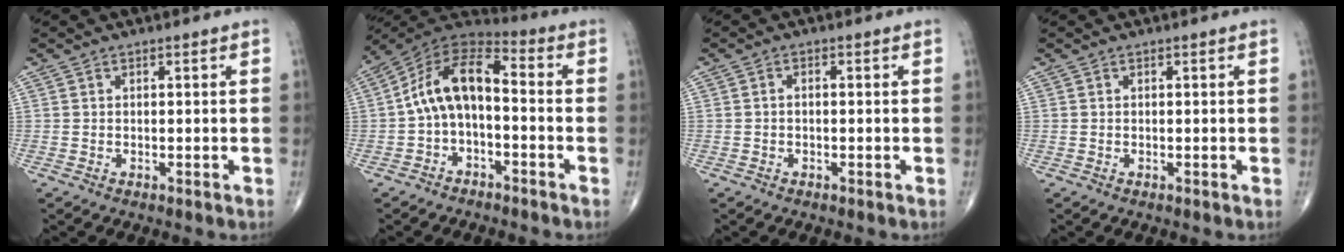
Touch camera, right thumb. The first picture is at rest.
{"total": 11.6, "force": [-1.4, 6.4, 9.6], "torque": [-0.165, 0.054, -0.038]}
{"total": 0.7, "force": [-0.2, 0.4, 0.6], "torque": [-0.008, 0.003, -0.007]}
{"total": 0.0}